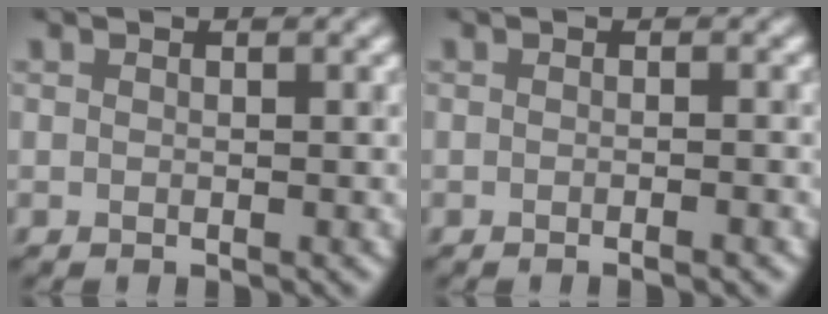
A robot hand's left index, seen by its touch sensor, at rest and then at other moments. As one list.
[{"total": 1.6, "force": [-0.5, 0.6, 1.4], "torque": [0.006, 0.006, -0.018]}]